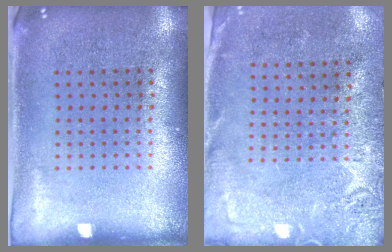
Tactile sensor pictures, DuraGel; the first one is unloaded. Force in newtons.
{"total": 2.8, "press": 2.3, "slide": 1.5}